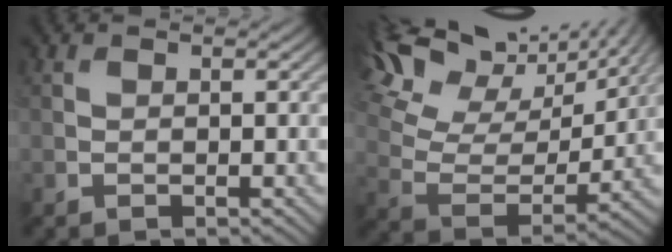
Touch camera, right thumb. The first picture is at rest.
{"total": 15.8, "force": [12.3, 5.8, 8.0], "torque": [-0.198, 0.026, 0.179]}